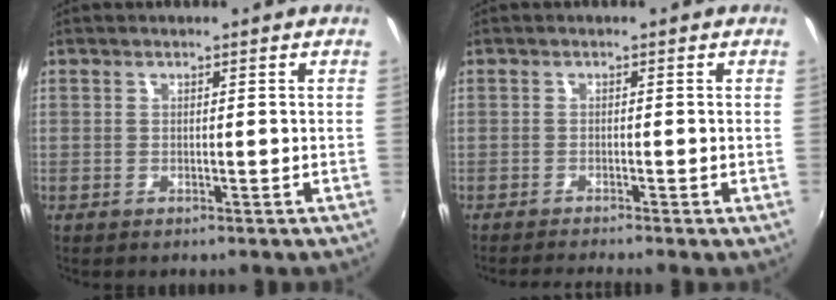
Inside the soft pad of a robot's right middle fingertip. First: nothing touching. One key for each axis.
{"total": 3.6, "fx": -3.0, "fy": -0.7, "fz": 1.8, "tx": -0.041, "ty": -0.014, "tz": -0.055}